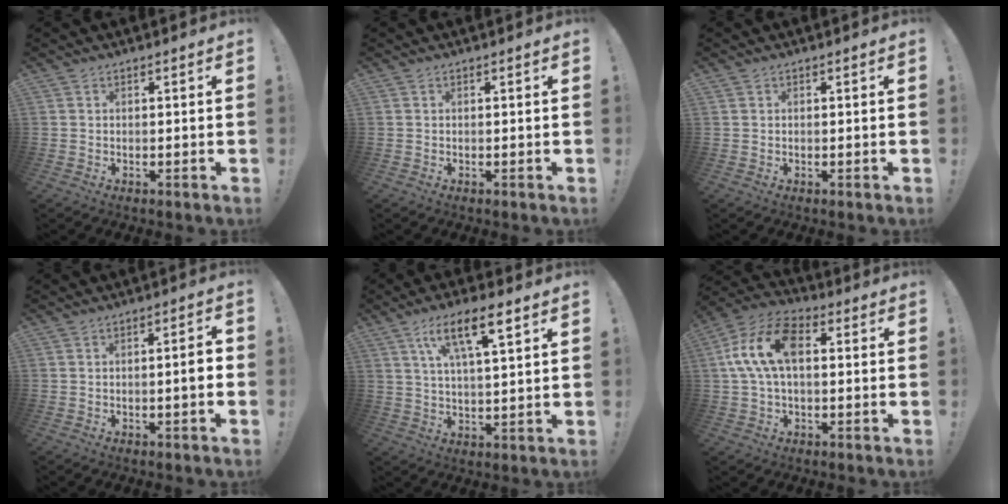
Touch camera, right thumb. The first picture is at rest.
{"total": 0.0}
{"total": 0.6, "force": [0.5, 0.3, -0.2], "torque": [0.011, -0.003, 0.007]}
{"total": 3.6, "force": [-0.8, 0.1, 3.5], "torque": [-0.052, 0.000, -0.017]}
{"total": 12.2, "force": [5.9, 3.0, 10.2], "torque": [-0.175, -0.013, 0.096]}
{"total": 13.9, "force": [2.0, 8.2, 11.1], "torque": [-0.220, 0.013, 0.040]}